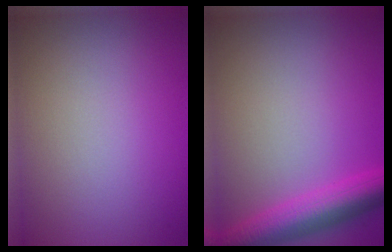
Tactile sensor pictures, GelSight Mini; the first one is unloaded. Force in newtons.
{"total": 5.5, "press": 5.5, "slide": 0.2}